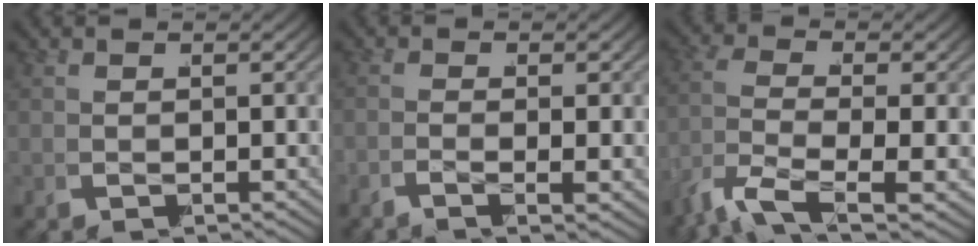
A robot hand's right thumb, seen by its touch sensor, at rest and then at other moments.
{"total": 2.0, "force": [-1.2, 0.2, 1.5], "torque": [-0.027, -0.006, -0.027]}
{"total": 7.2, "force": [-1.9, 4.5, 5.2], "torque": [-0.135, -0.026, -0.026]}